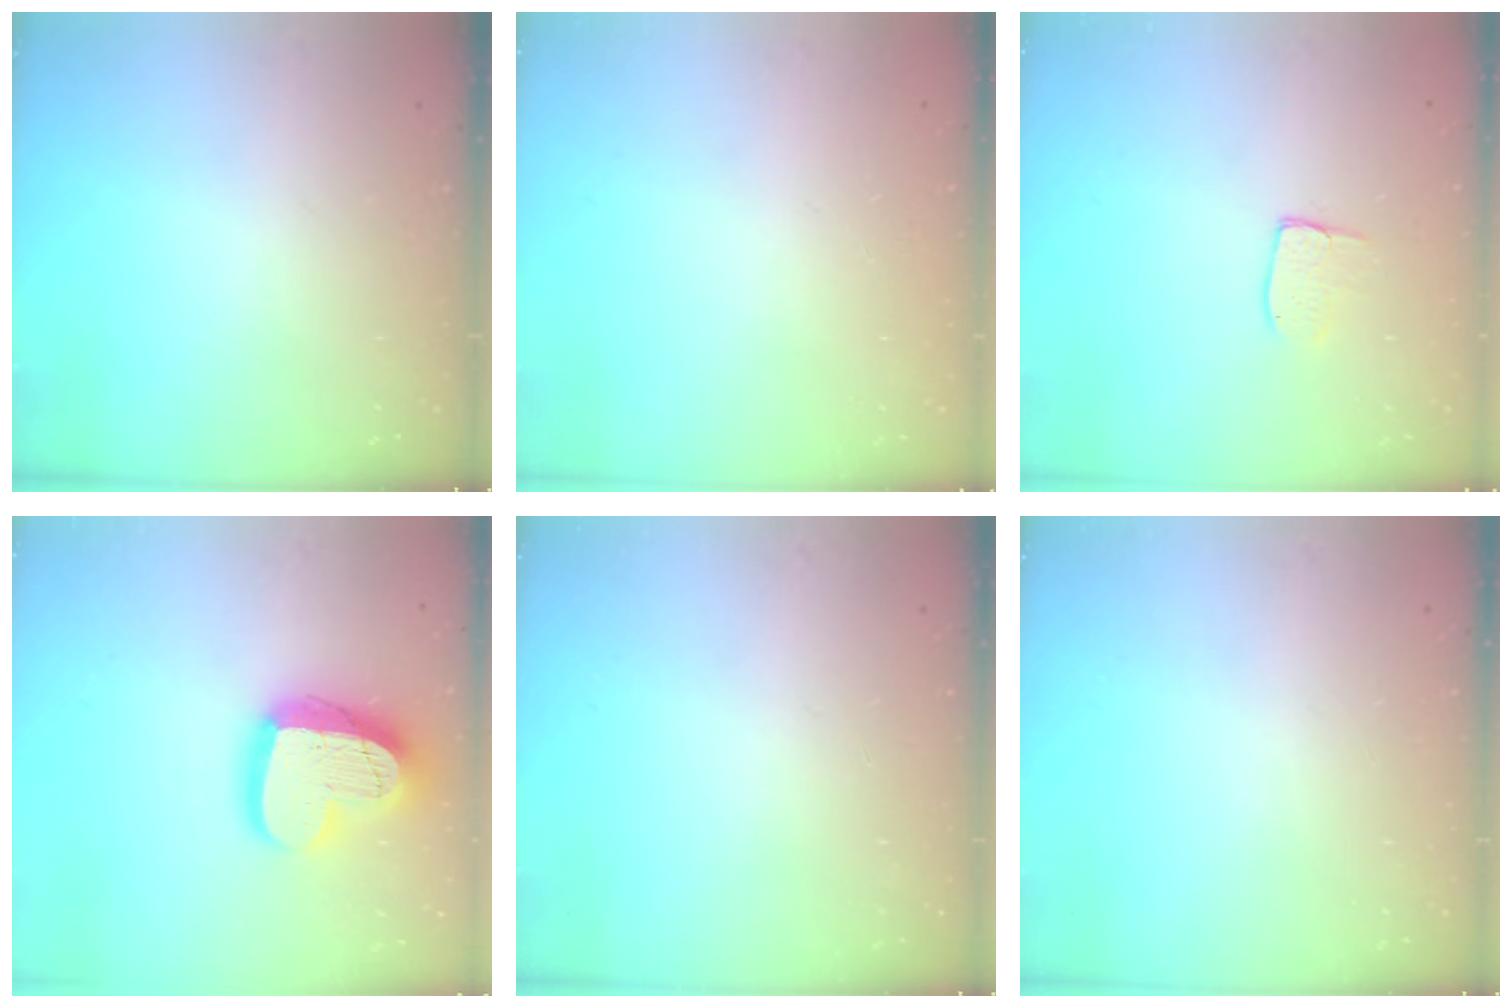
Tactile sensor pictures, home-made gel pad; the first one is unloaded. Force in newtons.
{"total": 0.0}
{"total": 5.3, "press": 5.3, "slide": 0.4}
{"total": 20.4, "press": 20.3, "slide": 1.7}
{"total": 0.0}
{"total": 0.0}